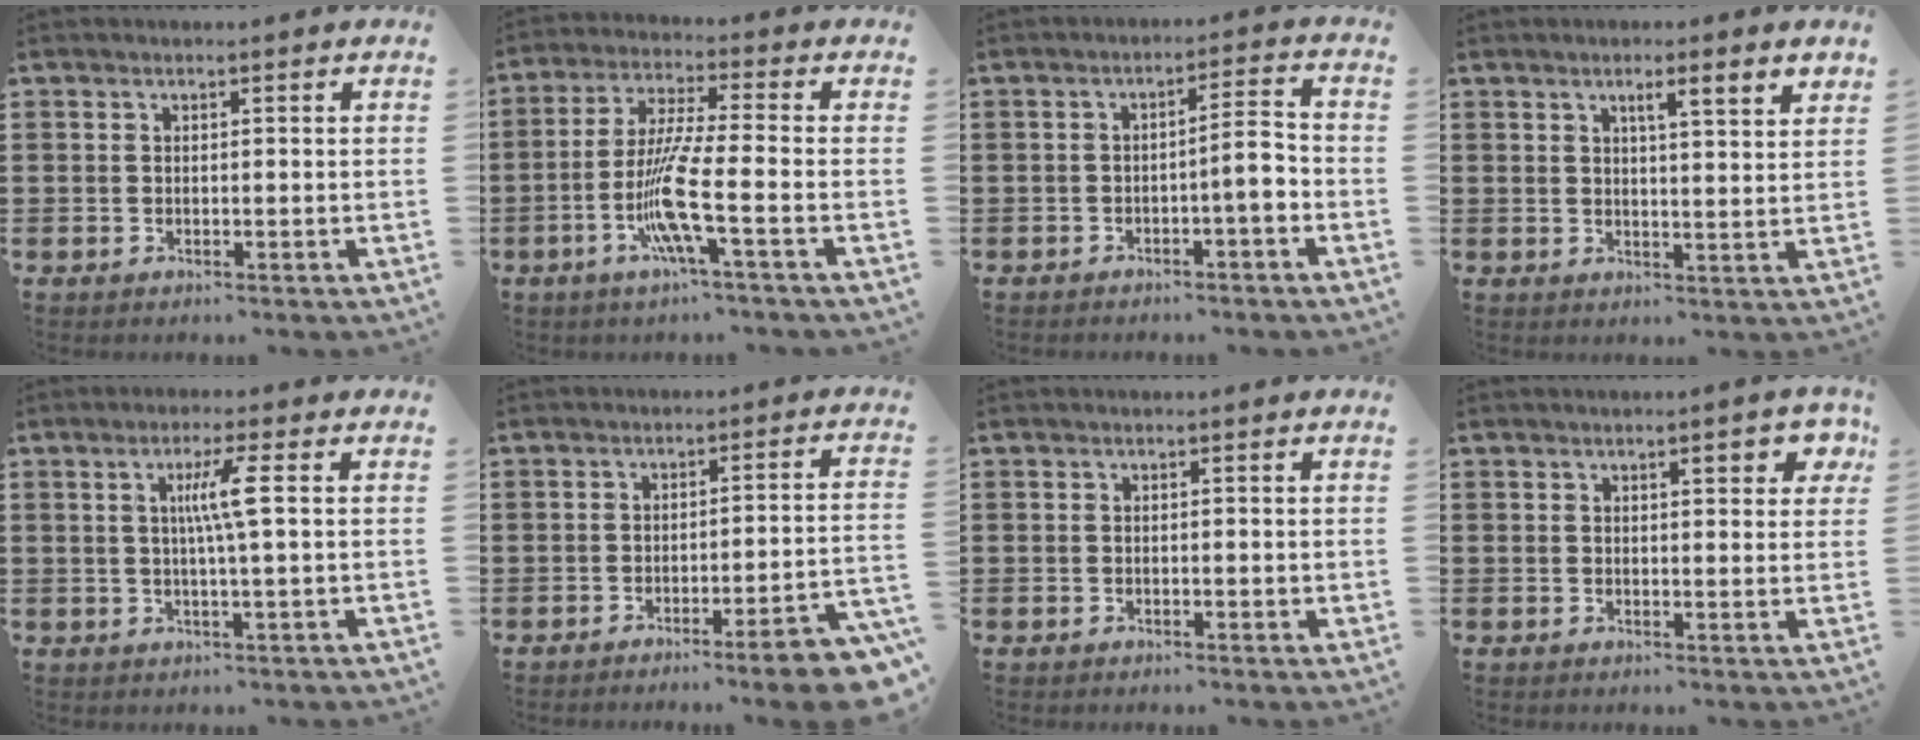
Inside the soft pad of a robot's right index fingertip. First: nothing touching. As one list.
[{"total": 9.7, "force": [-3.5, 0.4, 9.1], "torque": [-0.198, -0.019, -0.075]}, {"total": 5.2, "force": [-1.7, 0.8, 4.9], "torque": [-0.076, 0.002, -0.035]}, {"total": 2.7, "force": [1.4, 0.0, 2.3], "torque": [-0.041, -0.007, 0.018]}, {"total": 5.1, "force": [0.8, -0.3, 5.0], "torque": [-0.098, -0.002, 0.008]}, {"total": 6.1, "force": [-4.7, 0.1, 3.9], "torque": [-0.060, -0.009, -0.087]}, {"total": 0.0}, {"total": 3.6, "force": [1.7, 1.0, 3.0], "torque": [-0.038, -0.001, 0.021]}]